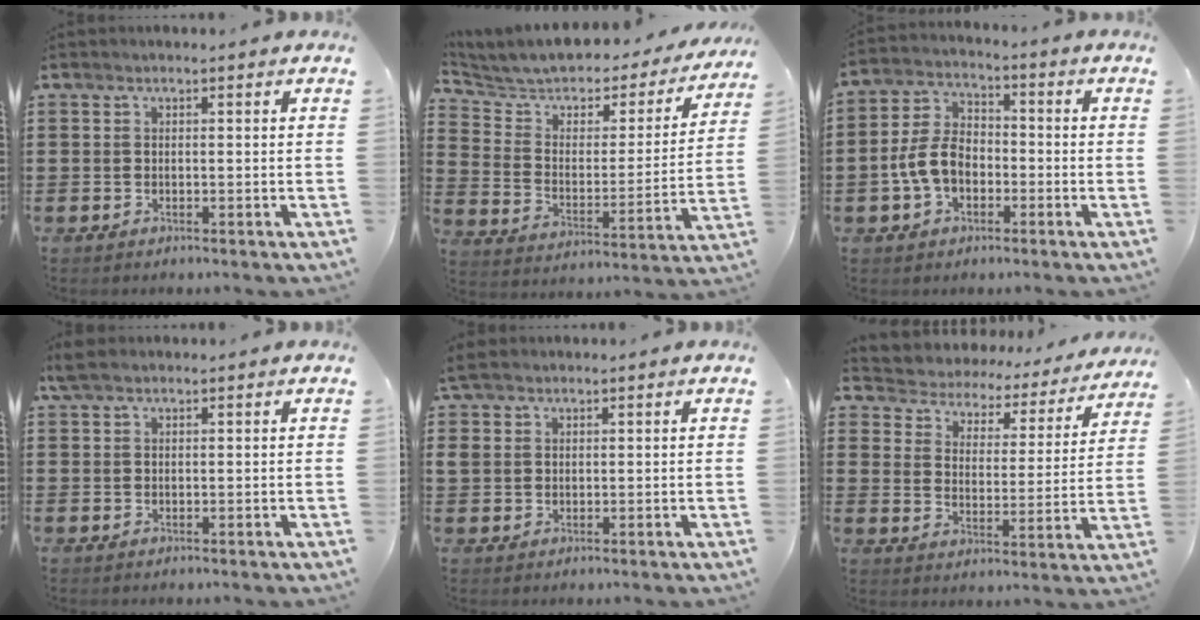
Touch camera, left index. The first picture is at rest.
{"total": 4.9, "force": [3.8, 2.4, 1.8], "torque": [-0.064, -0.033, 0.059]}
{"total": 7.2, "force": [-2.1, 5.0, 4.9], "torque": [-0.123, 0.007, -0.047]}
{"total": 1.9, "force": [1.3, 0.8, 1.1], "torque": [-0.026, 0.005, 0.024]}
{"total": 3.1, "force": [1.9, 2.1, 1.1], "torque": [-0.033, 0.013, 0.035]}
{"total": 2.9, "force": [2.8, 0.7, -0.3], "torque": [-0.018, -0.028, 0.037]}